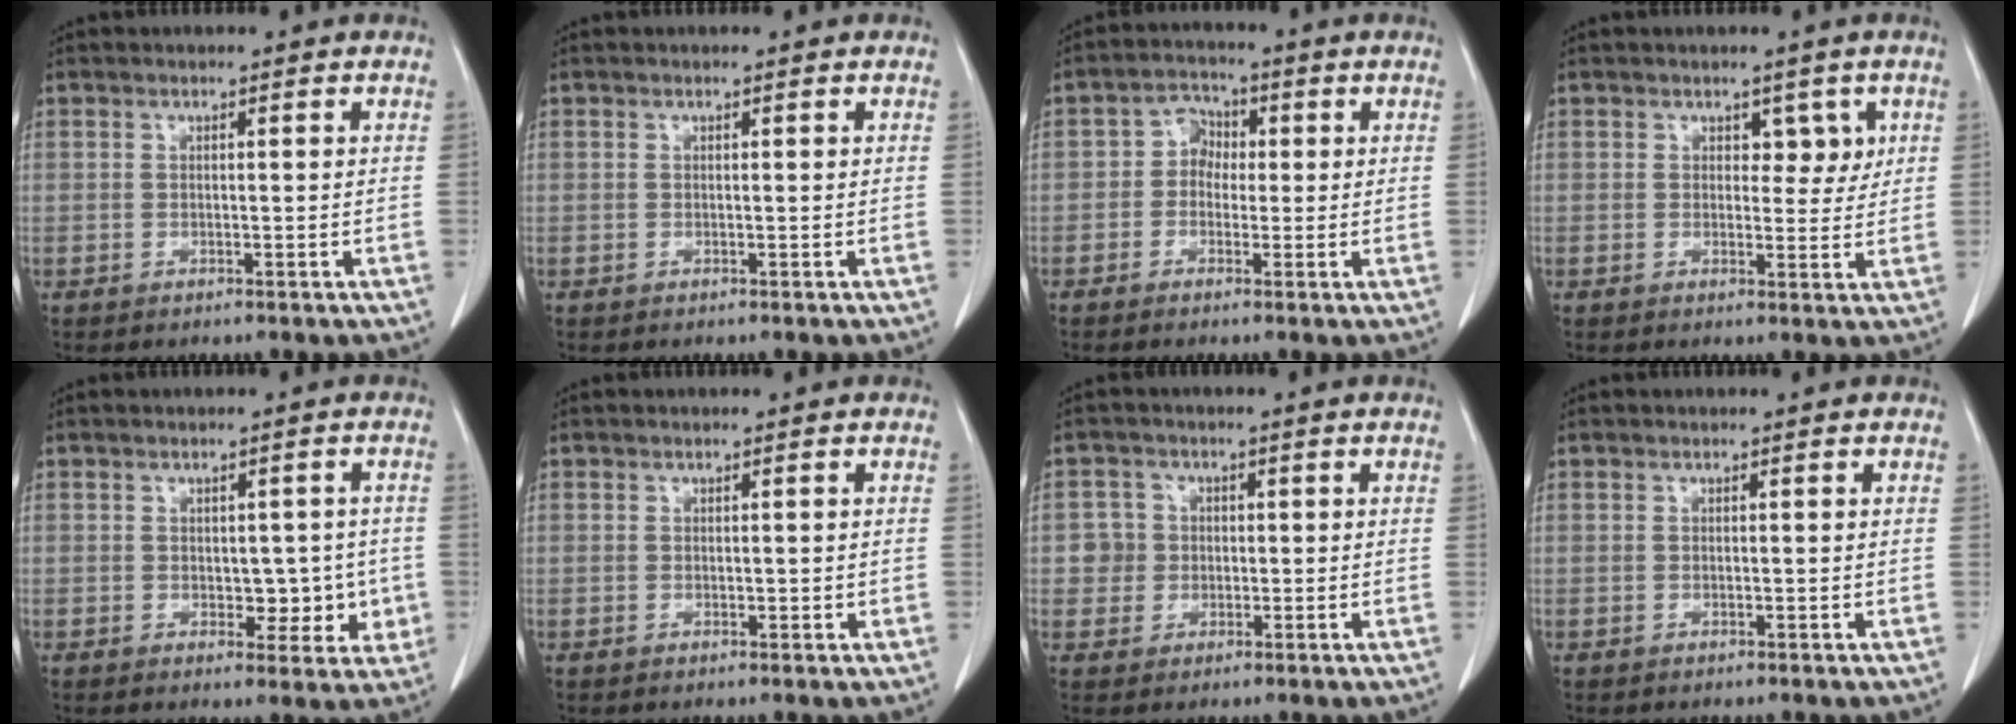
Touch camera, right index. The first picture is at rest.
{"total": 0.0}
{"total": 3.8, "force": [-0.1, 3.1, 2.1], "torque": [-0.031, 0.017, -0.009]}
{"total": 2.1, "force": [1.1, 1.3, 1.3], "torque": [-0.009, -0.004, 0.015]}
{"total": 5.0, "force": [-0.5, 3.4, 3.6], "torque": [-0.023, 0.012, 0.003]}
{"total": 0.7, "force": [0.1, 0.6, 0.4], "torque": [0.000, 0.002, 0.005]}
{"total": 3.5, "force": [0.1, 3.5, 0.2], "torque": [0.009, 0.013, 0.004]}
{"total": 0.0}